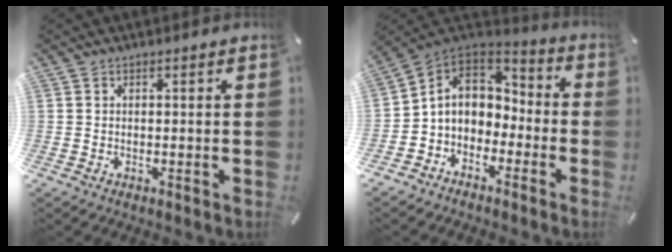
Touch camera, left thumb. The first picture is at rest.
{"total": 7.7, "force": [-1.1, 7.1, 2.8], "torque": [-0.072, 0.013, -0.016]}